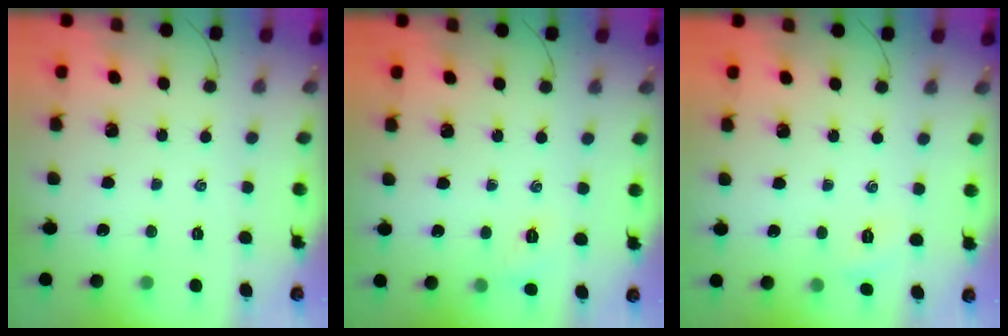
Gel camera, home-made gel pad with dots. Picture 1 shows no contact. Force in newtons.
{"total": 5.8, "press": 5.5, "slide": 1.6}
{"total": 2.6, "press": 2.4, "slide": 0.8}